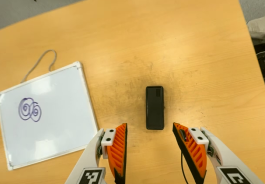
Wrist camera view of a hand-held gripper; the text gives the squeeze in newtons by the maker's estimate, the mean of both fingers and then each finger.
{"total": 0.0}